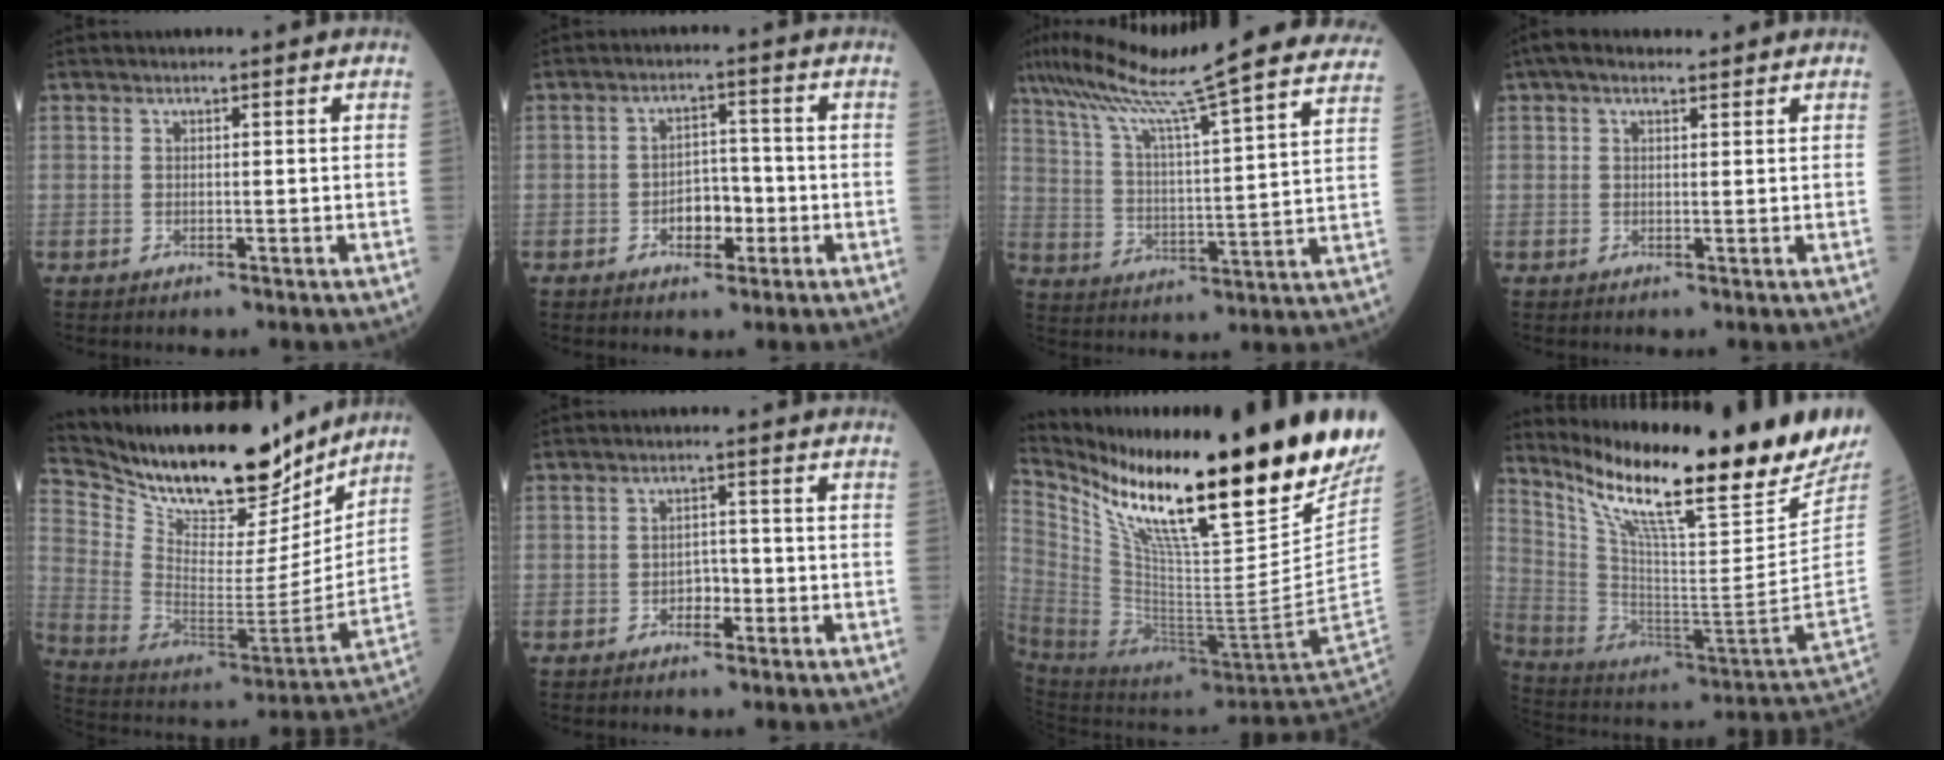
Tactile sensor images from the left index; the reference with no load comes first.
{"total": 4.6, "force": [-1.7, 2.8, 3.3], "torque": [-0.051, 0.011, -0.027]}
{"total": 30.2, "force": [26.4, -0.2, 14.6], "torque": [-0.251, -0.038, 0.356]}
{"total": 3.5, "force": [2.4, 1.5, 2.0], "torque": [-0.045, 0.031, 0.041]}
{"total": 24.7, "force": [21.2, 6.7, 10.9], "torque": [-0.199, -0.018, 0.335]}
{"total": 2.2, "force": [-1.0, 1.4, 1.4], "torque": [-0.016, 0.007, -0.018]}
{"total": 31.7, "force": [21.8, 2.2, 22.9], "torque": [-0.360, -0.058, 0.344]}
{"total": 26.9, "force": [21.2, 2.5, 16.3], "torque": [-0.284, -0.062, 0.328]}